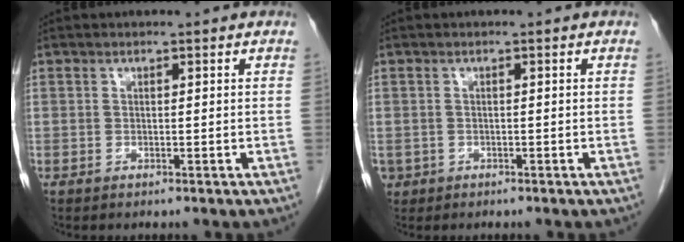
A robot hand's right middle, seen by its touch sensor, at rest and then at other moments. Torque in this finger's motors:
{"motor_torque": [1.07, -1.07, 0.43, 0.06]}